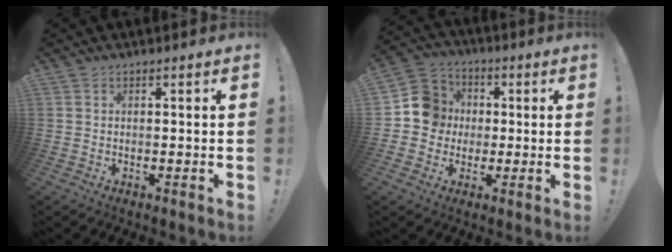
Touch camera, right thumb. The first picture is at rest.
{"total": 11.4, "force": [0.0, 10.9, 3.3], "torque": [-0.039, 0.017, 0.006]}